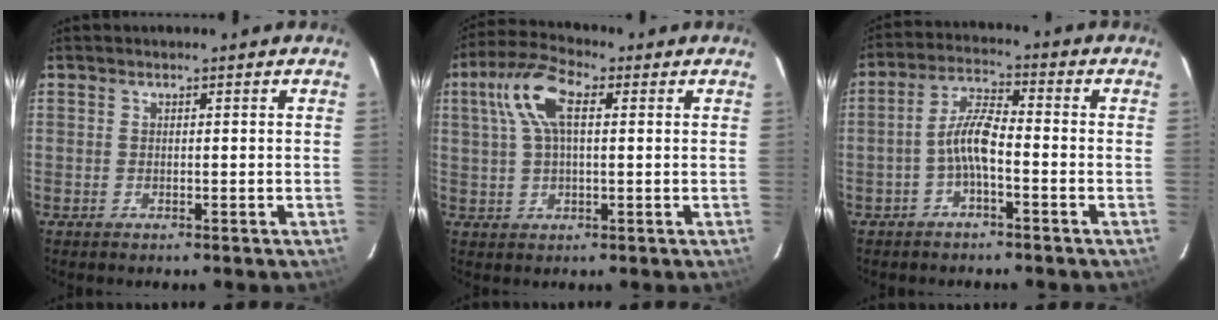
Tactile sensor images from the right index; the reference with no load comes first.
{"total": 9.2, "force": [2.7, 3.9, 7.9], "torque": [-0.165, 0.026, 0.048]}
{"total": 5.7, "force": [-2.2, 1.4, 5.1], "torque": [-0.109, 0.016, -0.043]}